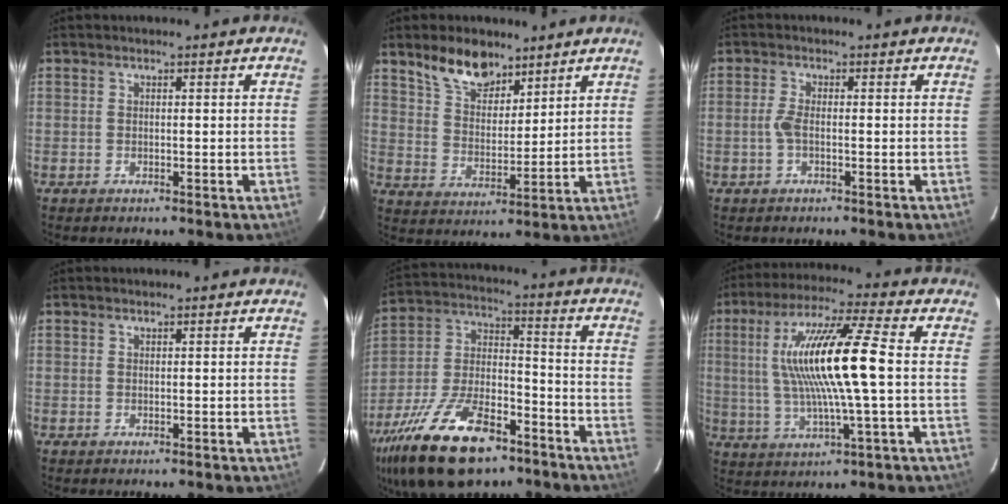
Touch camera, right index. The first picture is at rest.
{"total": 9.7, "force": [7.2, 4.7, 4.5], "torque": [-0.080, 0.013, 0.135]}
{"total": 2.3, "force": [-0.6, 0.6, 2.2], "torque": [-0.049, 0.002, -0.011]}
{"total": 0.0}
{"total": 23.4, "force": [-14.9, 10.2, 14.9], "torque": [-0.305, -0.016, -0.252]}
{"total": 16.1, "force": [1.2, 1.1, 16.0], "torque": [-0.302, 0.007, 0.026]}